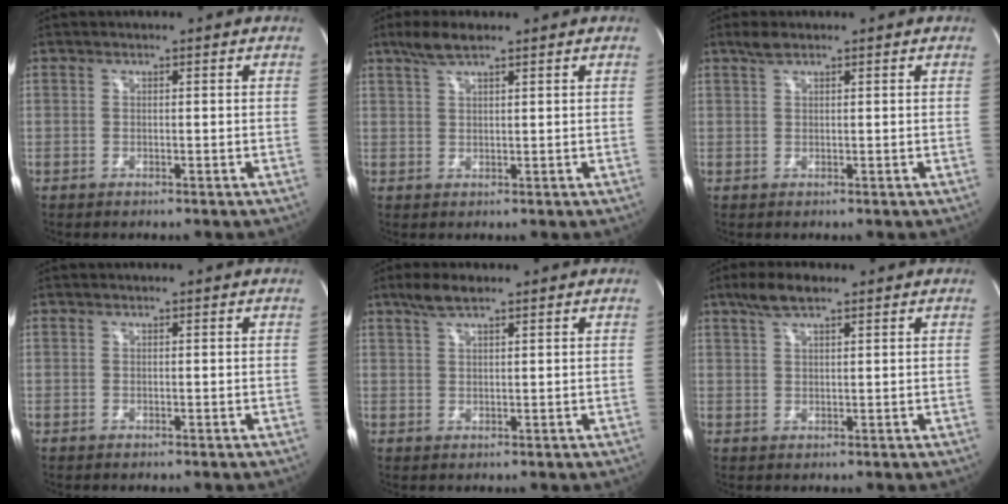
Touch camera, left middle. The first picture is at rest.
{"total": 3.7, "force": [2.8, 0.6, 2.5], "torque": [-0.057, 0.011, 0.057]}
{"total": 1.7, "force": [1.3, 0.4, 1.0], "torque": [-0.025, 0.010, 0.028]}
{"total": 0.0}
{"total": 3.5, "force": [2.6, 0.6, 2.3], "torque": [-0.053, 0.010, 0.053]}
{"total": 4.4, "force": [3.1, 1.0, 3.0], "torque": [-0.067, 0.015, 0.060]}